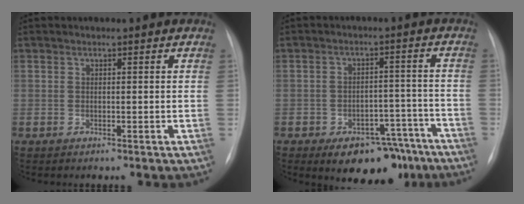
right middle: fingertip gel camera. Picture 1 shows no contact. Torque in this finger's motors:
{"motor_torque": [1.05, -1.09, 0.37, 0.08]}